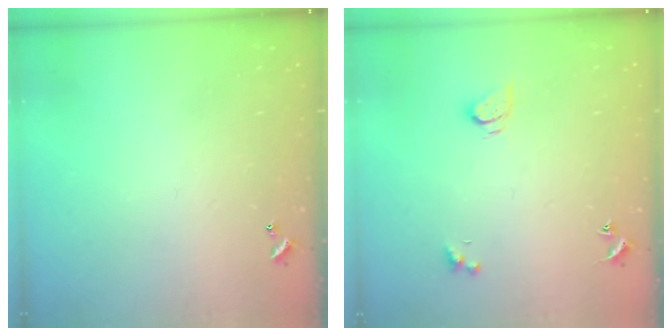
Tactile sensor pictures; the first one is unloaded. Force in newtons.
{"total": 2.9, "press": 2.9, "slide": 0.5}